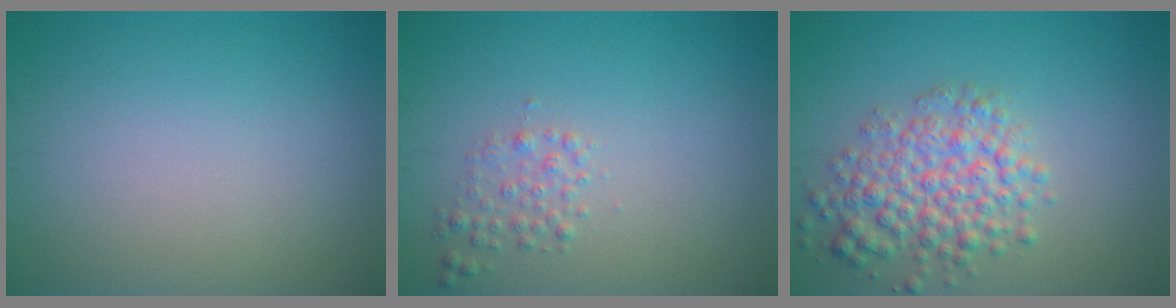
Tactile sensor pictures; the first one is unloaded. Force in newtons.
{"total": 1.5, "press": 1.5, "slide": 0.0}
{"total": 4.9, "press": 4.9, "slide": 0.2}